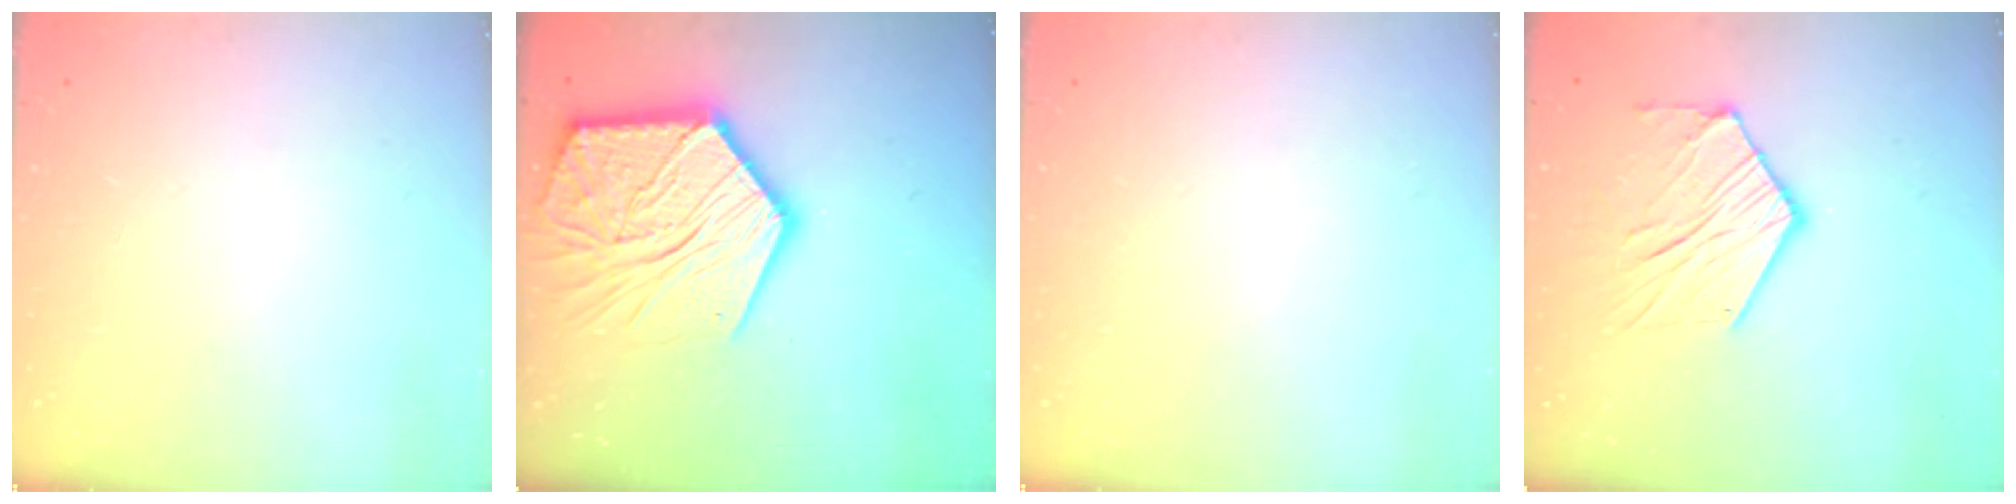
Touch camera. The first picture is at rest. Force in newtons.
{"total": 21.9, "press": 21.8, "slide": 1.7}
{"total": 0.0}
{"total": 11.4, "press": 11.4, "slide": 0.9}